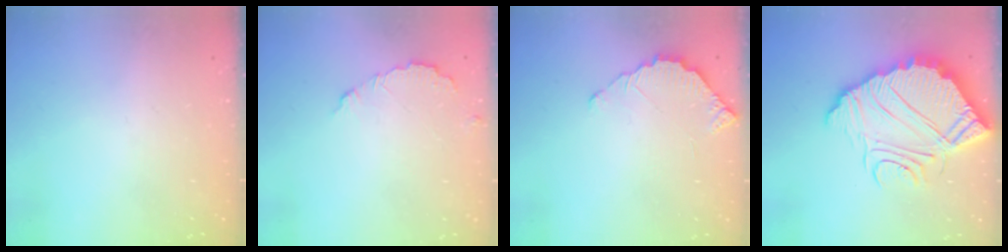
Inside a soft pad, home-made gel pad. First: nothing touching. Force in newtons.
{"total": 3.9, "press": 3.9, "slide": 0.3}
{"total": 2.8, "press": 2.8, "slide": 0.3}
{"total": 15.5, "press": 15.4, "slide": 1.1}